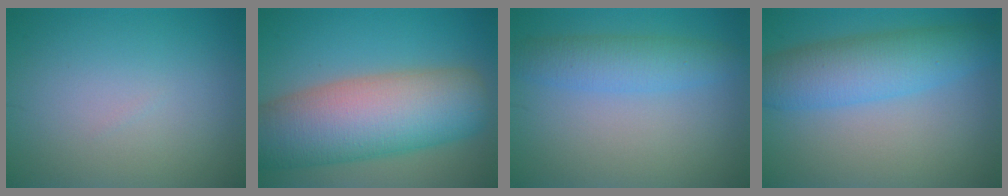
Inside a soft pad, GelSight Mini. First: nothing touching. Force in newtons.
{"total": 12.0, "press": 12.0, "slide": 0.6}
{"total": 3.6, "press": 3.6, "slide": 0.2}
{"total": 6.1, "press": 6.1, "slide": 0.1}